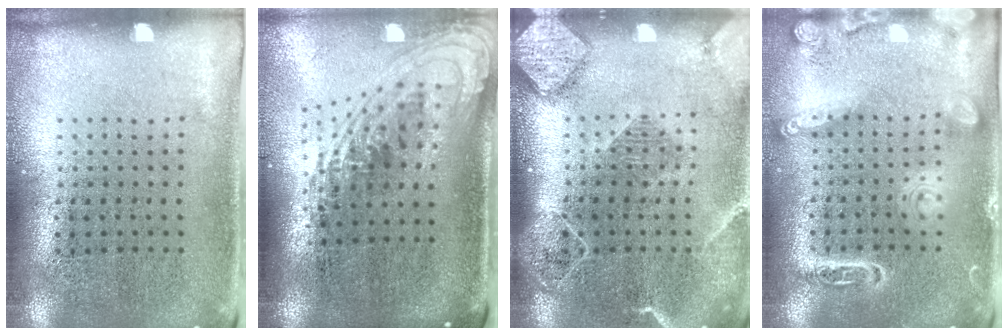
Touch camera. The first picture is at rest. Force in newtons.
{"total": 2.4, "press": 1.7, "slide": 1.7}
{"total": 2.3, "press": 1.9, "slide": 1.2}
{"total": 3.3, "press": 3.3, "slide": 0.3}